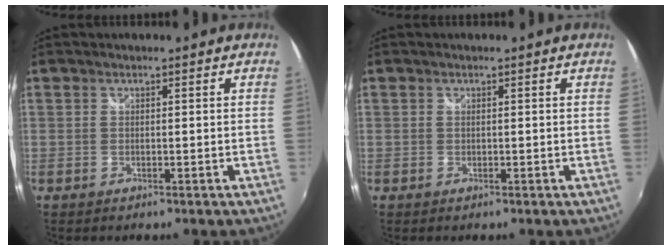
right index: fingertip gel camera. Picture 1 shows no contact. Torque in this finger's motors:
{"motor_torque": [0.07, 0.09, 0.07, 0.01]}